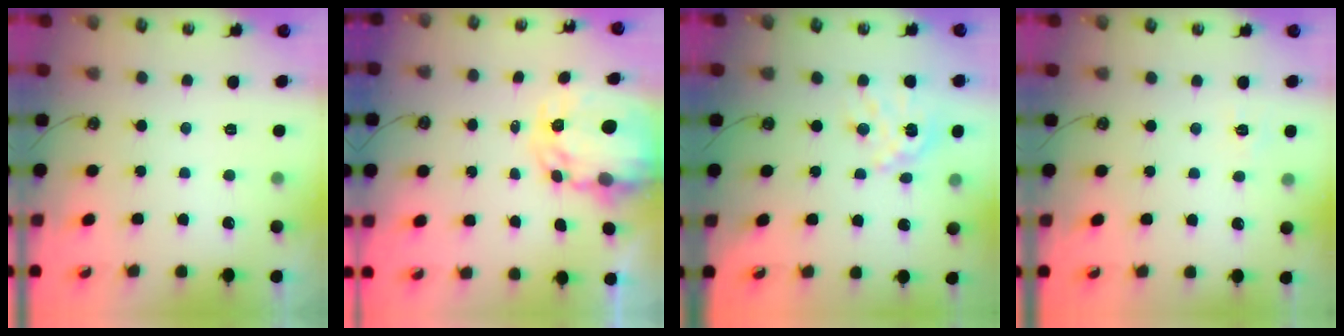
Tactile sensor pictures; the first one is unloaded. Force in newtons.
{"total": 6.4, "press": 6.4, "slide": 0.6}
{"total": 12.1, "press": 12.0, "slide": 1.1}
{"total": 3.9, "press": 3.9, "slide": 0.5}